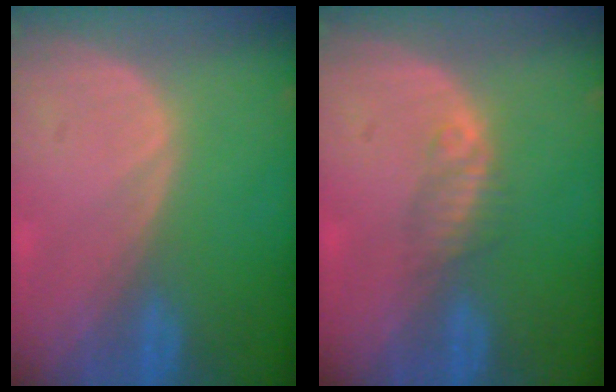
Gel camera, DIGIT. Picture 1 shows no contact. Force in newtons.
{"total": 2.2, "press": 1.9, "slide": 1.0}